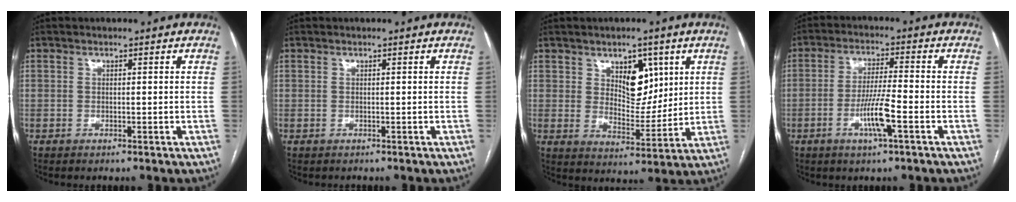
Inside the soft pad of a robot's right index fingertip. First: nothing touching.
{"total": 0.0}
{"total": 8.2, "force": [3.7, 4.6, 5.7], "torque": [-0.085, 0.002, 0.067]}
{"total": 6.8, "force": [-2.6, 0.0, 6.3], "torque": [-0.120, -0.006, -0.049]}